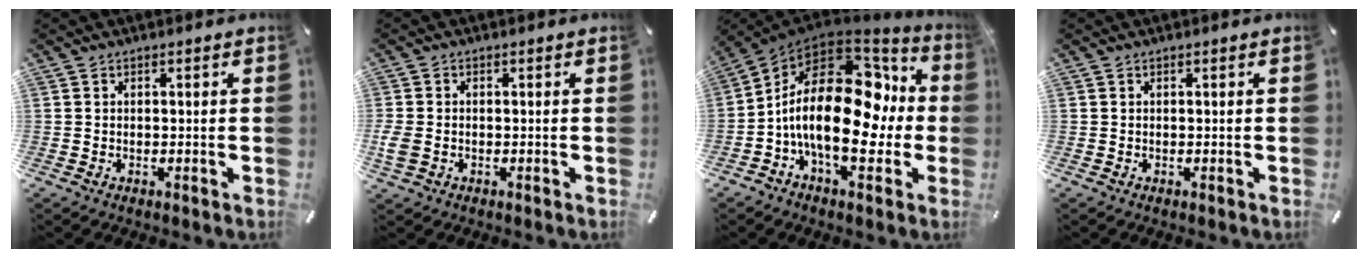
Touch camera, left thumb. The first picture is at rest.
{"total": 3.1, "force": [-0.7, 2.3, 2.0], "torque": [-0.056, -0.004, -0.017]}
{"total": 25.0, "force": [-2.3, 13.0, 21.2], "torque": [-0.386, 0.003, -0.039]}
{"total": 0.0}